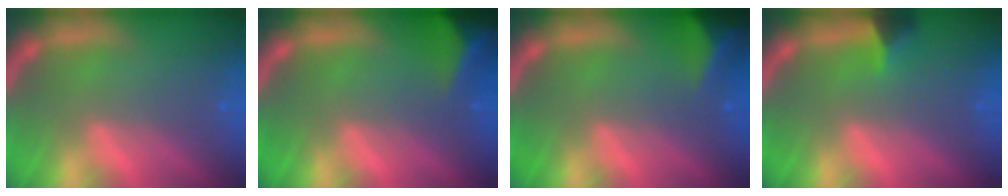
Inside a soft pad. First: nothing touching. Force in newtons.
{"total": 8.0}
{"total": 6.0}
{"total": 1.9}